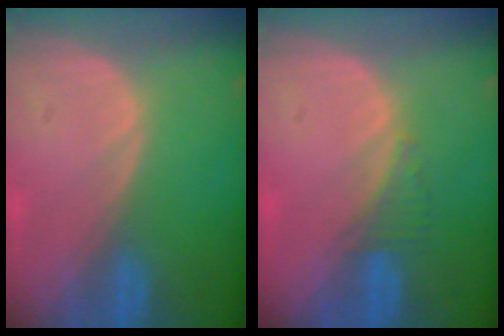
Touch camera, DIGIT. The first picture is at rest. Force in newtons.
{"total": 1.9, "press": 1.8, "slide": 0.7}